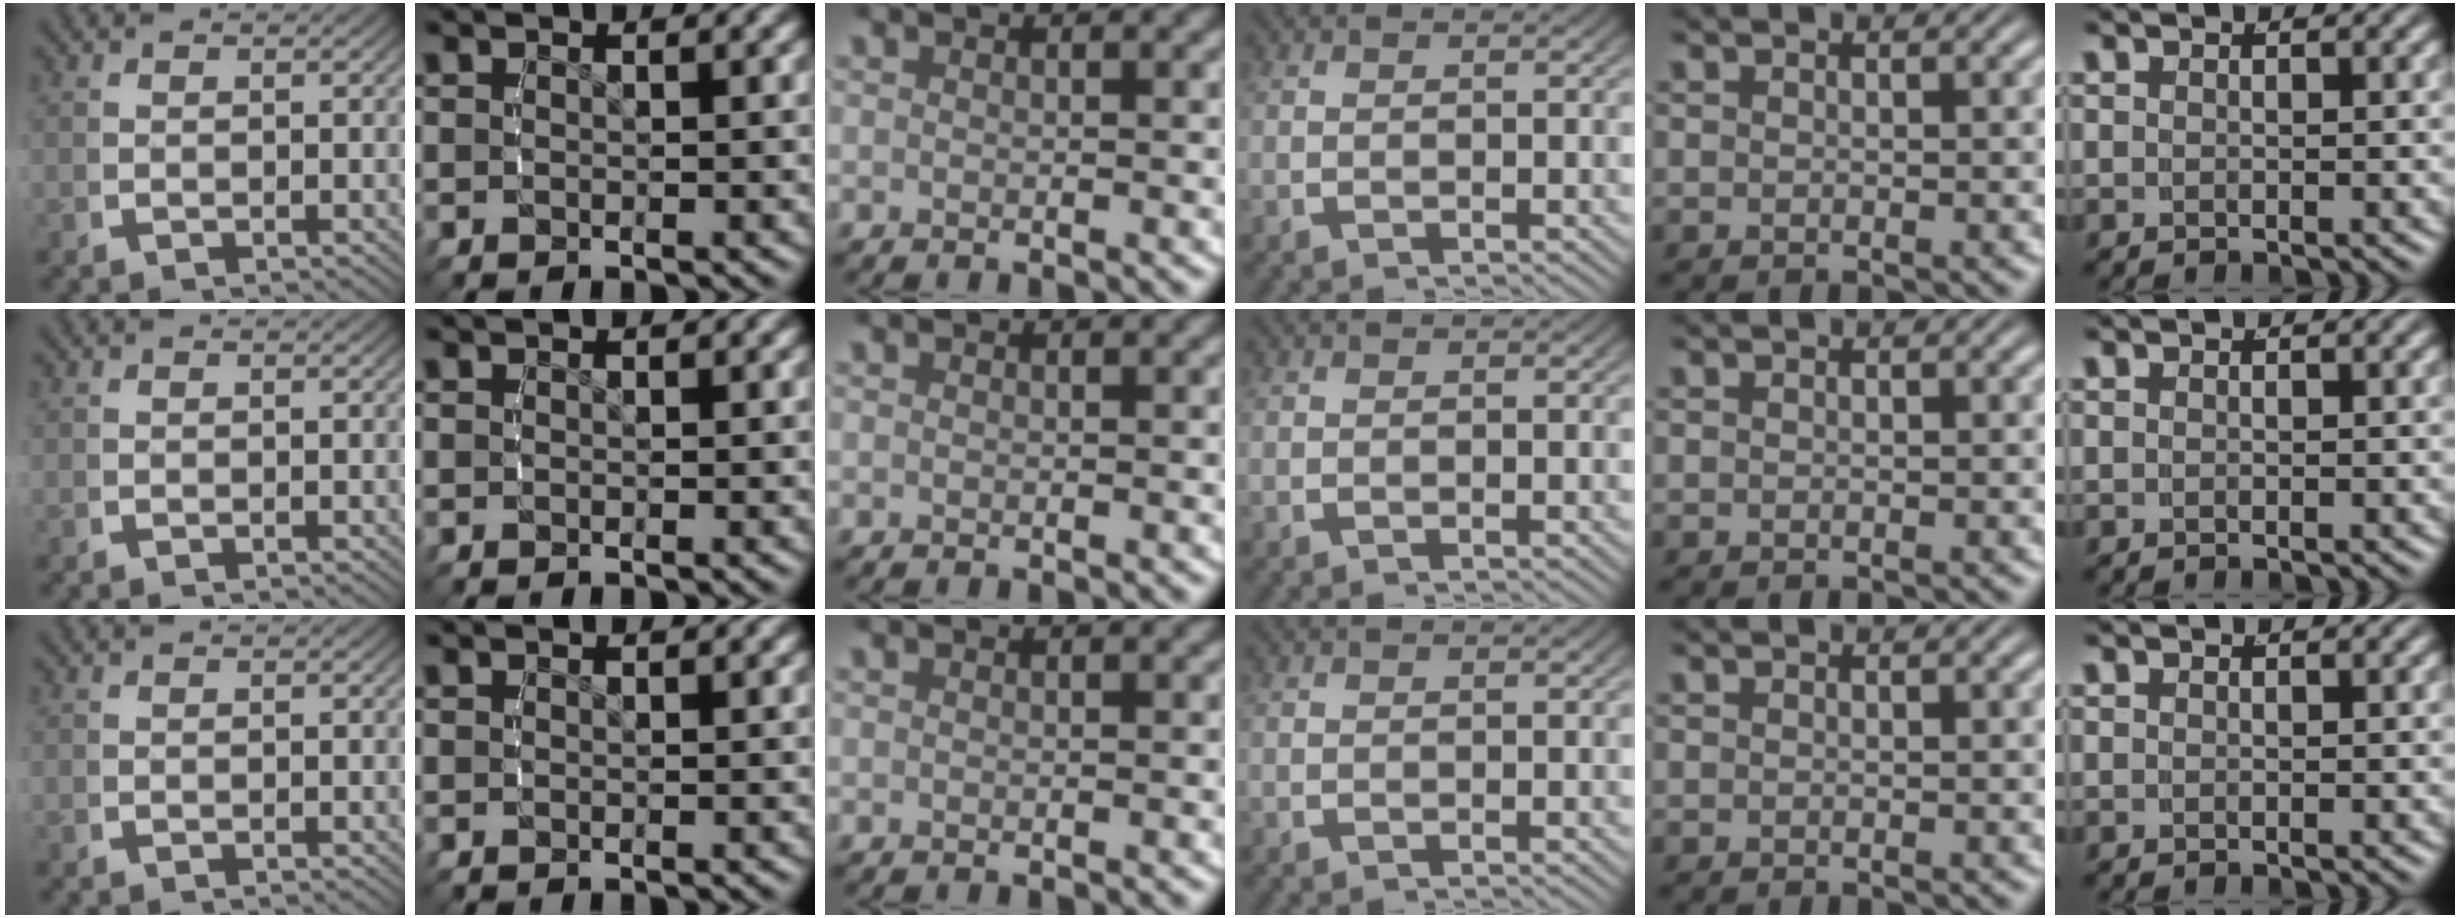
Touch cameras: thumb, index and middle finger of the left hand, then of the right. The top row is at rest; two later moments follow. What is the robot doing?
{"motion": "reach", "object": "paper plate"}